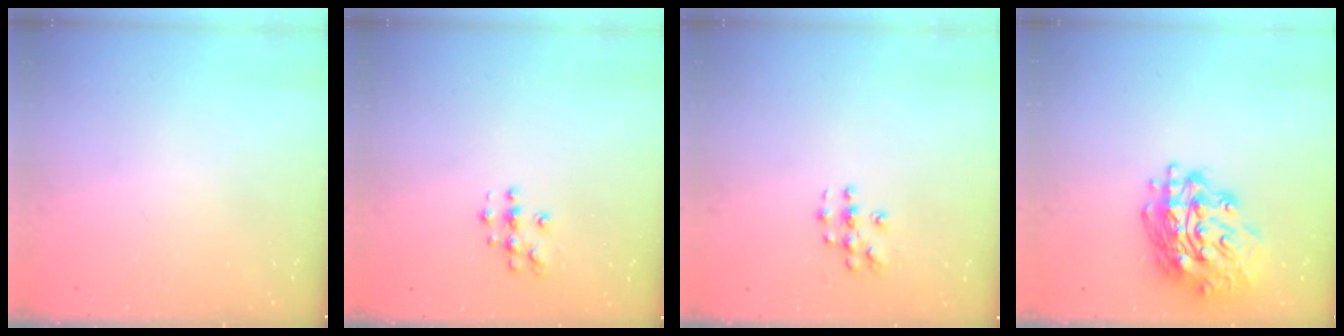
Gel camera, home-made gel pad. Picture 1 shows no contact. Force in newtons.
{"total": 5.2, "press": 5.1, "slide": 0.5}
{"total": 5.4, "press": 5.4, "slide": 0.5}
{"total": 18.0, "press": 17.9, "slide": 1.8}